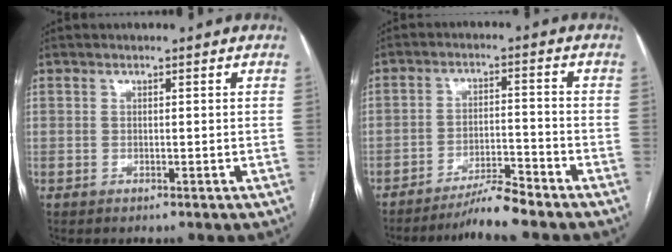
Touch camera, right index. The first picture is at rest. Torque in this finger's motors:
{"motor_torque": [0.28, -0.17, 0.04, 0.05]}